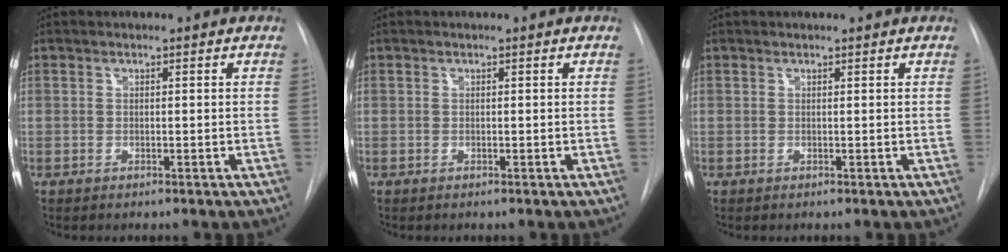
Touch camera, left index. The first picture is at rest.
{"total": 0.0}
{"total": 0.0}